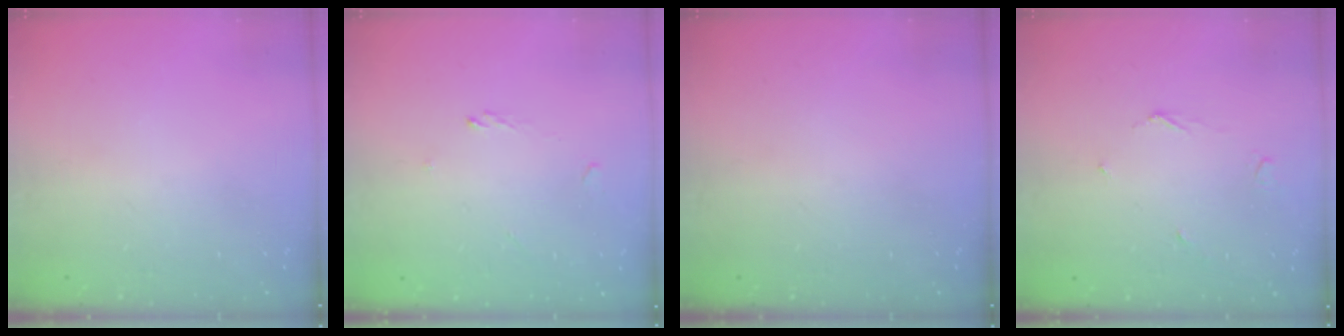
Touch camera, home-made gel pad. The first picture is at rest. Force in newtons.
{"total": 0.6, "press": 0.3, "slide": 0.5}
{"total": 0.0}
{"total": 2.8, "press": 2.8, "slide": 0.2}